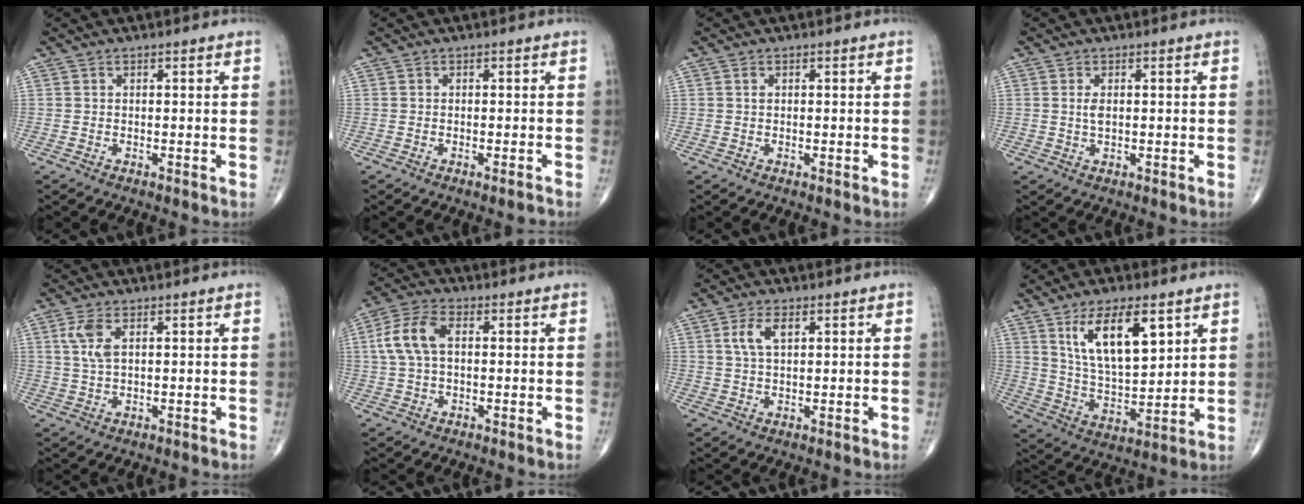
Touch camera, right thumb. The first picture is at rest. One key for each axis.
{"total": 0.9, "fx": -0.8, "fy": -0.1, "fz": 0.4, "tx": -0.010, "ty": 0.003, "tz": -0.011}
{"total": 0.5, "fx": 0.2, "fy": 0.3, "fz": 0.4, "tx": -0.007, "ty": 0.004, "tz": 0.005}
{"total": 2.5, "fx": 0.5, "fy": 1.1, "fz": 2.2, "tx": -0.043, "ty": -0.003, "tz": 0.013}
{"total": 4.7, "fx": 1.6, "fy": 2.1, "fz": 3.9, "tx": -0.089, "ty": 0.001, "tz": 0.036}
{"total": 8.2, "fx": 1.2, "fy": 4.6, "fz": 6.7, "tx": -0.149, "ty": 0.022, "tz": 0.022}
{"total": 4.7, "fx": 1.7, "fy": 2.3, "fz": 3.8, "tx": -0.078, "ty": 0.003, "tz": 0.034}
{"total": 14.5, "fx": 6.7, "fy": 5.9, "fz": 11.4, "tx": -0.178, "ty": -0.036, "tz": 0.134}